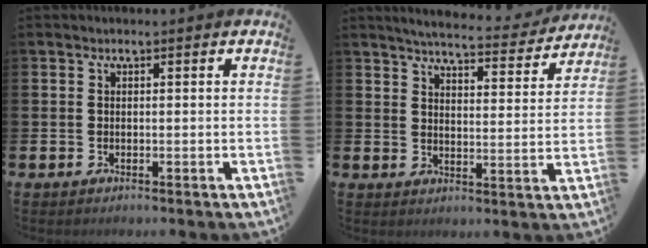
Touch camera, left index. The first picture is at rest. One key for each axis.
{"total": 5.5, "fx": 5.3, "fy": 0.5, "fz": 1.4, "tx": -0.036, "ty": -0.038, "tz": 0.088}